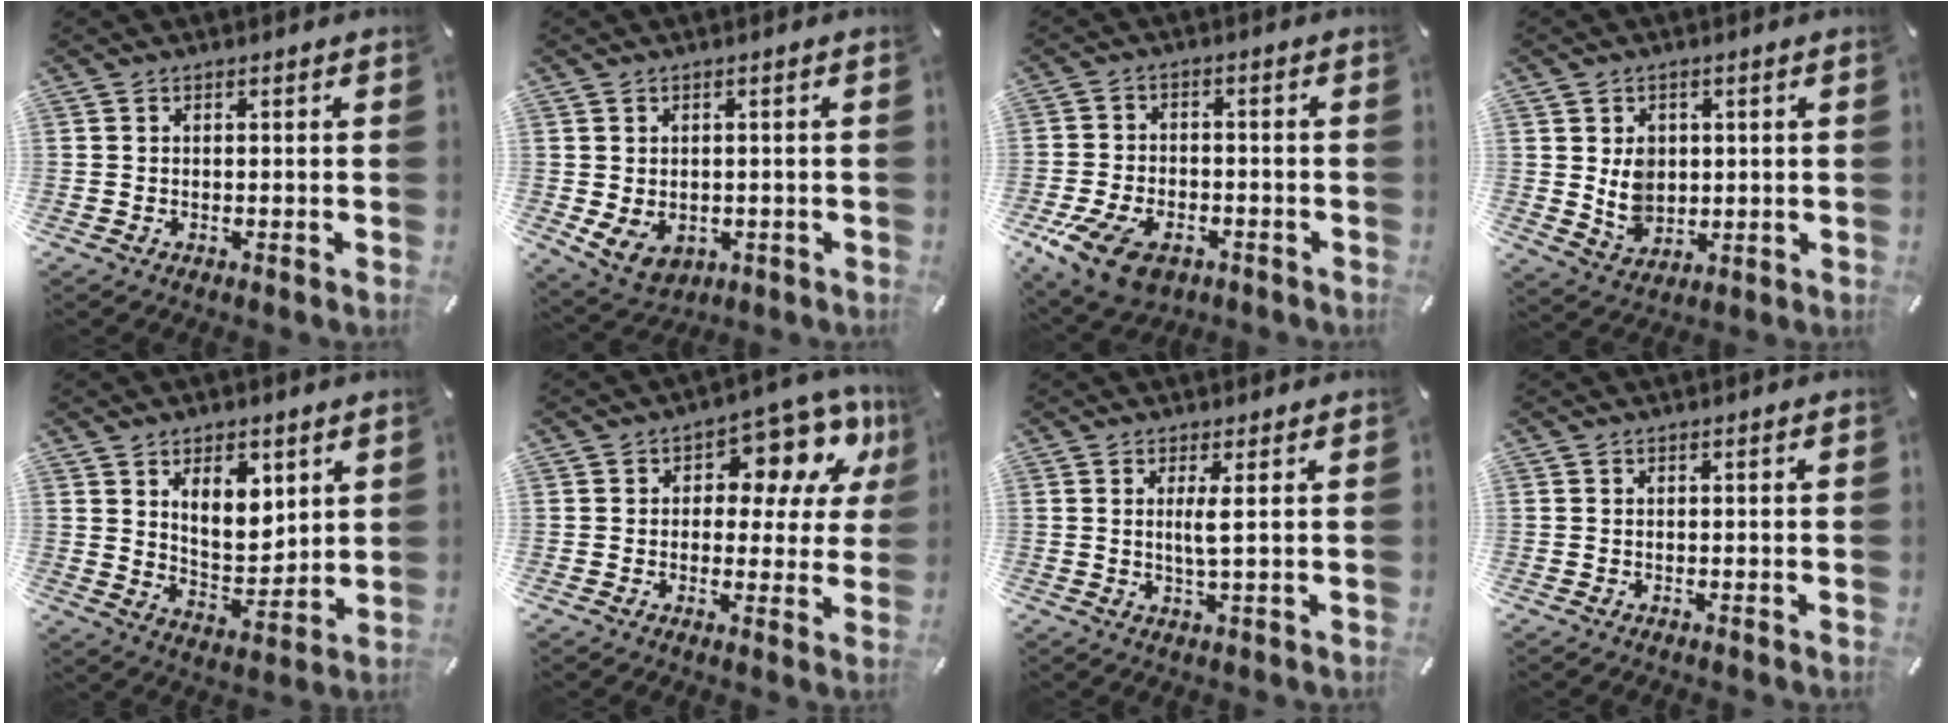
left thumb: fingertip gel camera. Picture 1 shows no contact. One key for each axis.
{"total": 5.7, "fx": -0.7, "fy": 4.7, "fz": 3.1, "tx": -0.057, "ty": 0.001, "tz": -0.013}
{"total": 10.6, "fx": -5.8, "fy": 6.5, "fz": 6.1, "tx": -0.136, "ty": 0.021, "tz": -0.104}
{"total": 6.8, "fx": 1.2, "fy": 6.0, "fz": 2.9, "tx": -0.041, "ty": -0.003, "tz": 0.020}
{"total": 9.5, "fx": 5.3, "fy": 5.7, "fz": 5.4, "tx": -0.078, "ty": -0.030, "tz": 0.094}
{"total": 12.0, "fx": 5.8, "fy": 7.2, "fz": 7.6, "tx": -0.092, "ty": -0.043, "tz": 0.101}
{"total": 4.1, "fx": 0.7, "fy": 0.2, "fz": 4.0, "tx": -0.079, "ty": -0.006, "tz": 0.010}
{"total": 0.0}